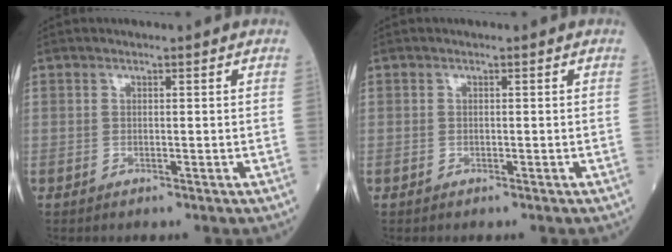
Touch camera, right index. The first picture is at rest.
{"total": 0.0}